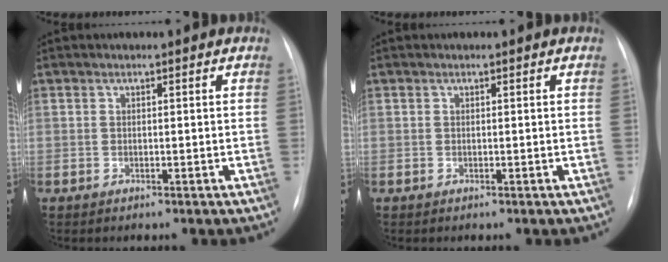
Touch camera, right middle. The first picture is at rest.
{"total": 0.0}